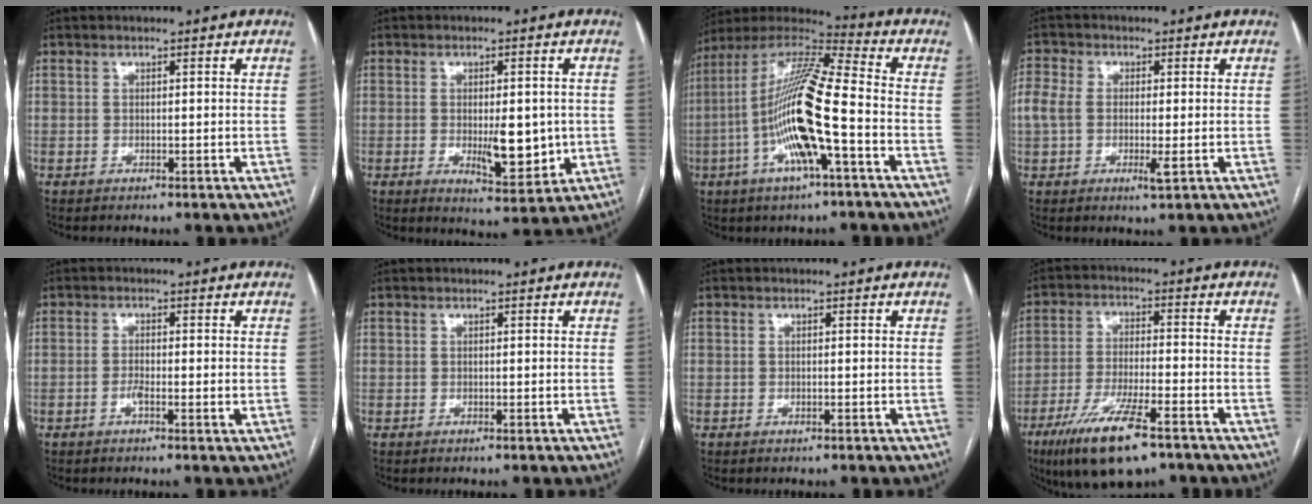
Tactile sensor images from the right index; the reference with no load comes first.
{"total": 7.6, "force": [-0.7, 2.7, 7.1], "torque": [-0.104, -0.013, -0.003]}
{"total": 17.7, "force": [-4.2, 1.9, 17.1], "torque": [-0.338, 0.002, -0.081]}
{"total": 6.0, "force": [-0.6, 3.0, 5.2], "torque": [-0.120, 0.003, -0.011]}
{"total": 2.6, "force": [-0.7, 0.6, 2.4], "torque": [-0.045, 0.001, -0.013]}
{"total": 0.0}
{"total": 0.0}
{"total": 12.7, "force": [-8.2, 2.6, 9.3], "torque": [-0.179, -0.021, -0.138]}